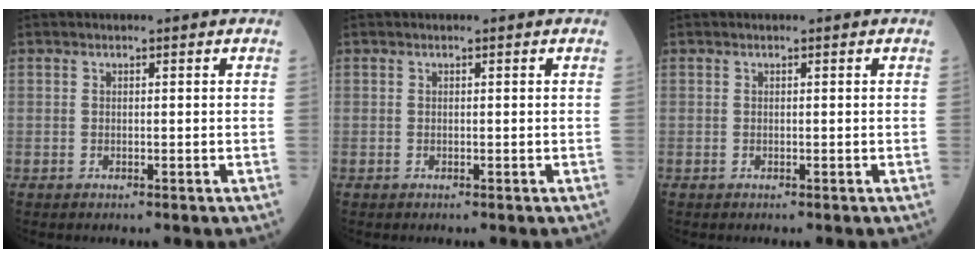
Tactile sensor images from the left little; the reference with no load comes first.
{"total": 0.0}
{"total": 0.0}